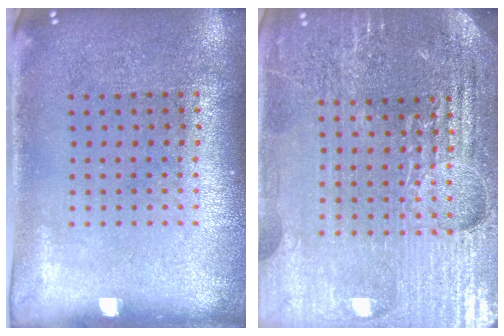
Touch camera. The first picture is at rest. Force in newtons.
{"total": 5.1, "press": 4.8, "slide": 1.9}